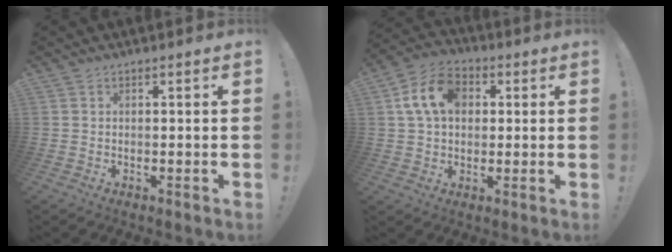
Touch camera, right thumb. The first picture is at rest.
{"total": 12.8, "force": [3.4, 9.3, 8.1], "torque": [-0.137, 0.012, 0.066]}